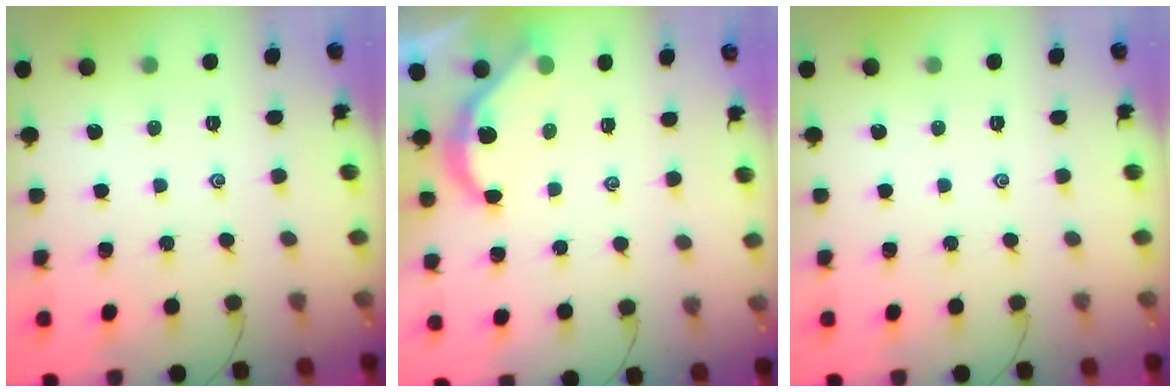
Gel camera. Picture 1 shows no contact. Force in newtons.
{"total": 5.7, "press": 5.7, "slide": 0.2}
{"total": 0.0}